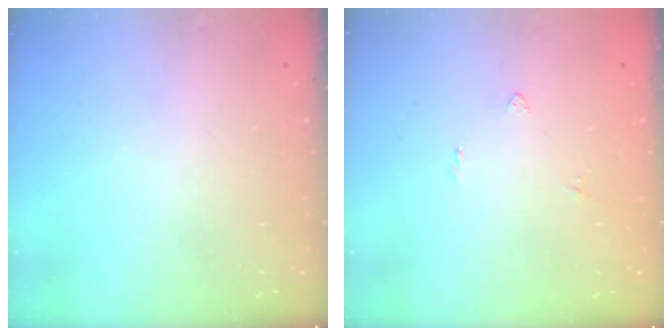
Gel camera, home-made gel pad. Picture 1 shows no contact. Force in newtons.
{"total": 2.0, "press": 2.0, "slide": 0.5}